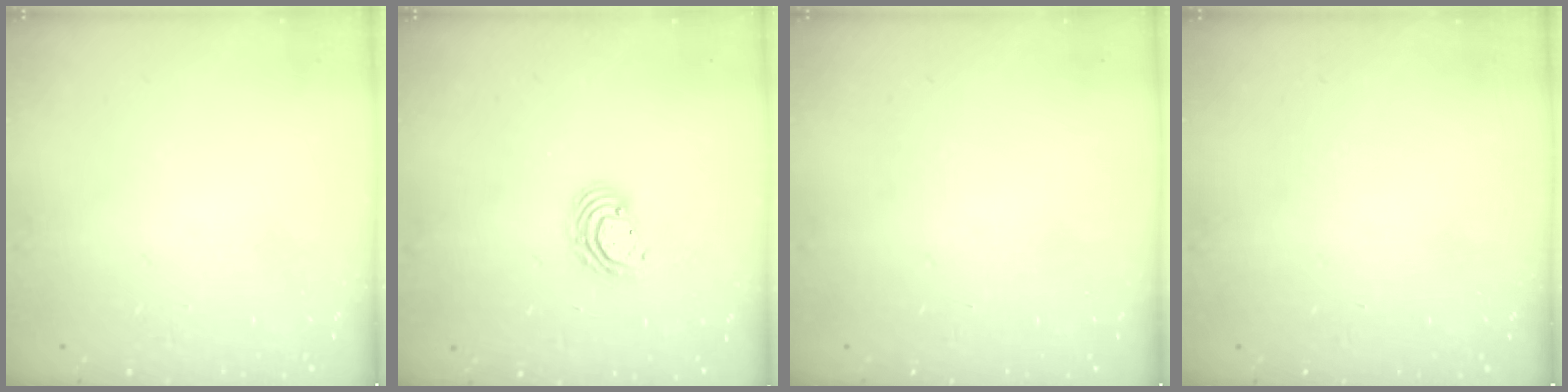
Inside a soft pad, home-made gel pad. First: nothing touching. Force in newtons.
{"total": 6.3, "press": 6.3, "slide": 0.8}
{"total": 0.0}
{"total": 0.0}